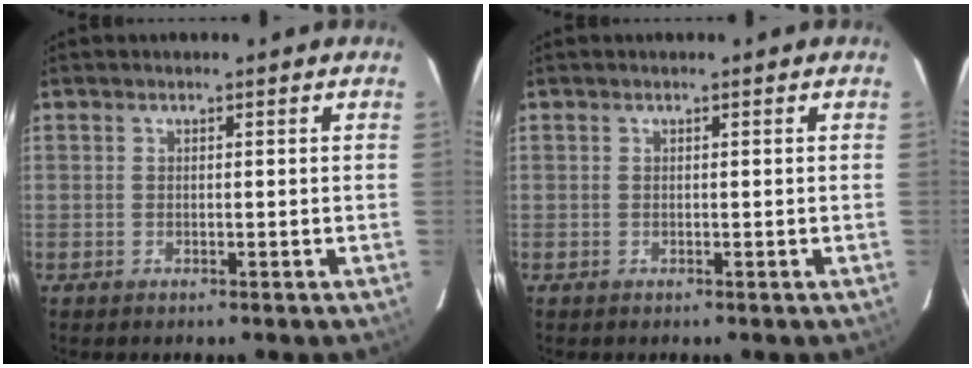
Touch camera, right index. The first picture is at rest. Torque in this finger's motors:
{"motor_torque": [0.00, 0.00, 0.00, 0.01]}